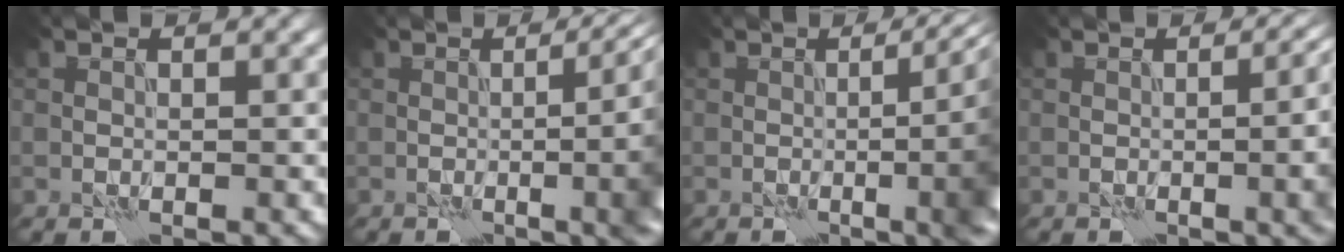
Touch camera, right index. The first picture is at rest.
{"total": 9.1, "force": [0.7, 3.4, 8.4], "torque": [-0.058, 0.016, -0.001]}
{"total": 10.8, "force": [0.2, 3.8, 10.1], "torque": [-0.071, 0.020, -0.006]}
{"total": 8.5, "force": [0.0, 3.7, 7.7], "torque": [-0.053, 0.010, -0.002]}